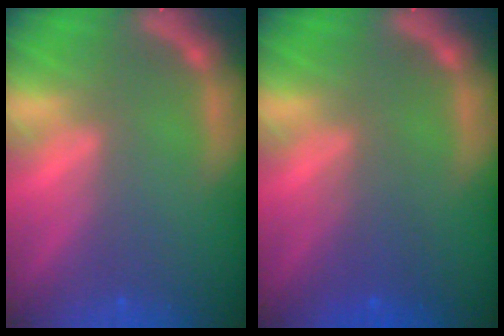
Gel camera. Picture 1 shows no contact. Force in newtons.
{"total": 2.5}